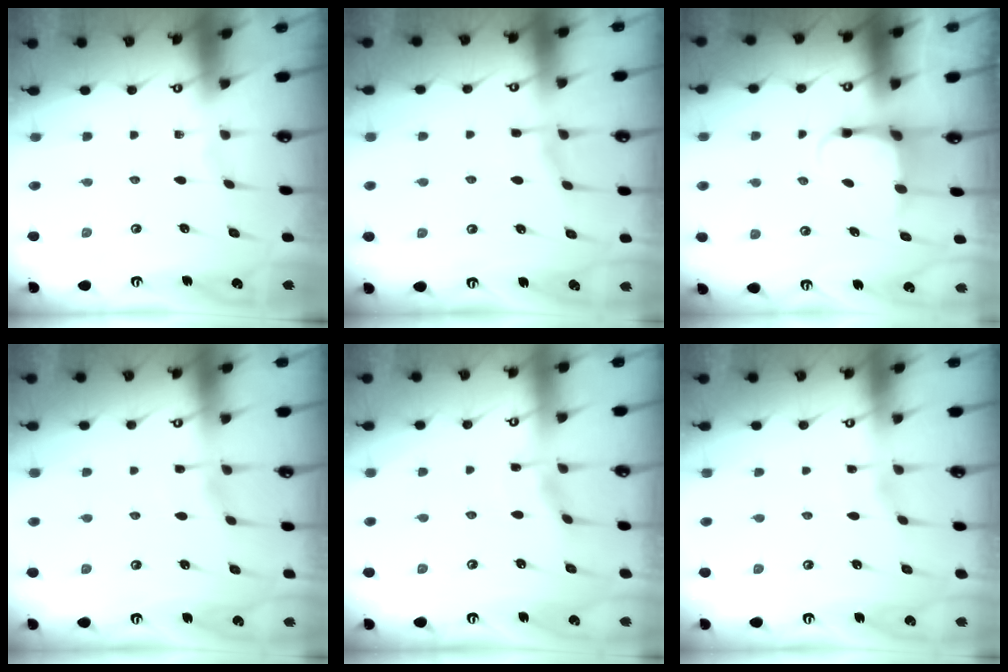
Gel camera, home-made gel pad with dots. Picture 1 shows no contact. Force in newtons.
{"total": 4.1, "press": 4.1, "slide": 0.4}
{"total": 4.0, "press": 3.9, "slide": 0.4}
{"total": 3.3, "press": 3.3, "slide": 0.4}
{"total": 3.0, "press": 2.9, "slide": 0.4}
{"total": 2.6, "press": 2.5, "slide": 0.2}